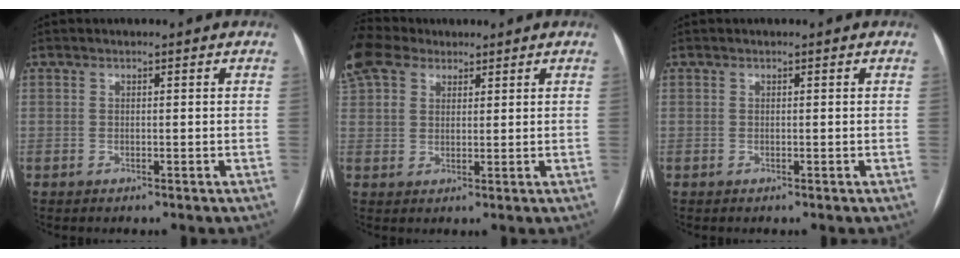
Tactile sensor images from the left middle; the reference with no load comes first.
{"total": 5.7, "force": [4.8, 2.6, 1.7], "torque": [-0.052, 0.022, 0.101]}
{"total": 0.0}